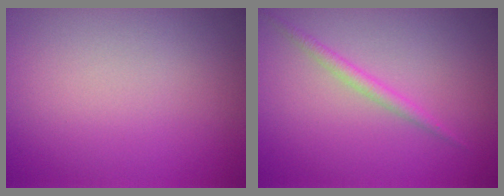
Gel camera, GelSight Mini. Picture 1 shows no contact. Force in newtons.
{"total": 1.3, "press": 1.3, "slide": 0.0}